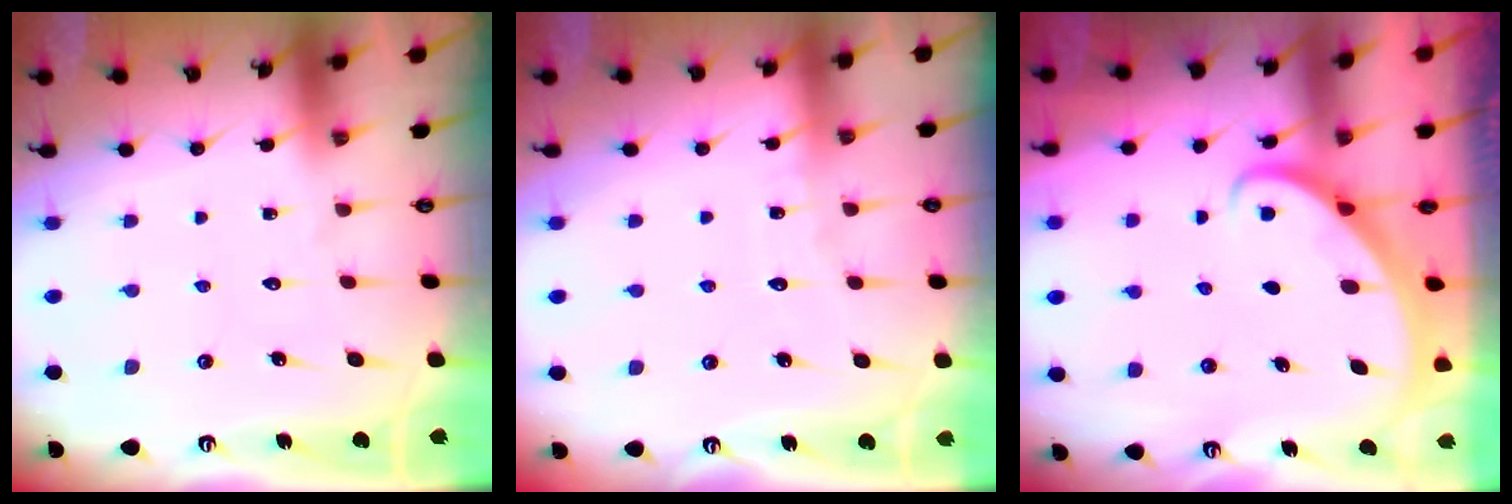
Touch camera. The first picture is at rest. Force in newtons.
{"total": 4.1, "press": 4.1, "slide": 0.3}
{"total": 2.7, "press": 2.7, "slide": 0.2}